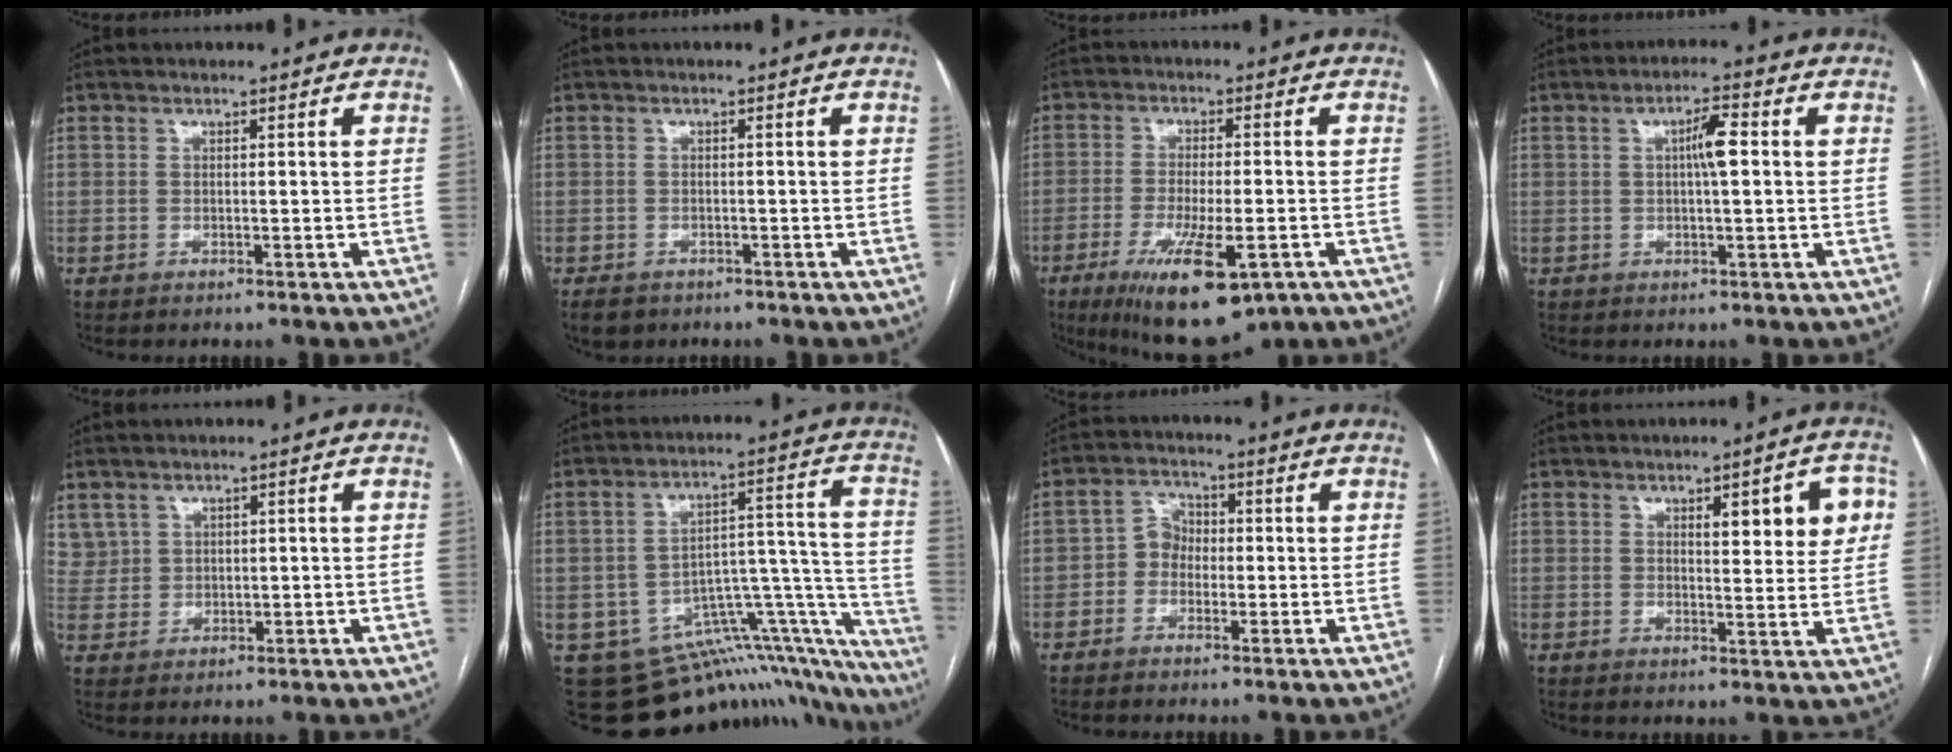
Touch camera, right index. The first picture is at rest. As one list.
[{"total": 3.6, "force": [-2.6, 2.3, 1.1], "torque": [-0.021, -0.004, -0.038]}, {"total": 13.2, "force": [-6.9, 3.4, 10.8], "torque": [-0.188, -0.030, -0.101]}, {"total": 4.1, "force": [0.5, 0.5, 4.0], "torque": [-0.072, 0.008, 0.007]}, {"total": 3.5, "force": [2.1, 2.7, 0.0], "torque": [0.003, 0.010, 0.049]}, {"total": 20.3, "force": [-14.6, 10.2, 9.7], "torque": [-0.049, 0.099, -0.166]}, {"total": 3.4, "force": [-0.8, 2.9, 1.6], "torque": [-0.021, 0.015, -0.022]}, {"total": 8.1, "force": [2.8, 2.2, 7.3], "torque": [-0.086, 0.009, 0.035]}]